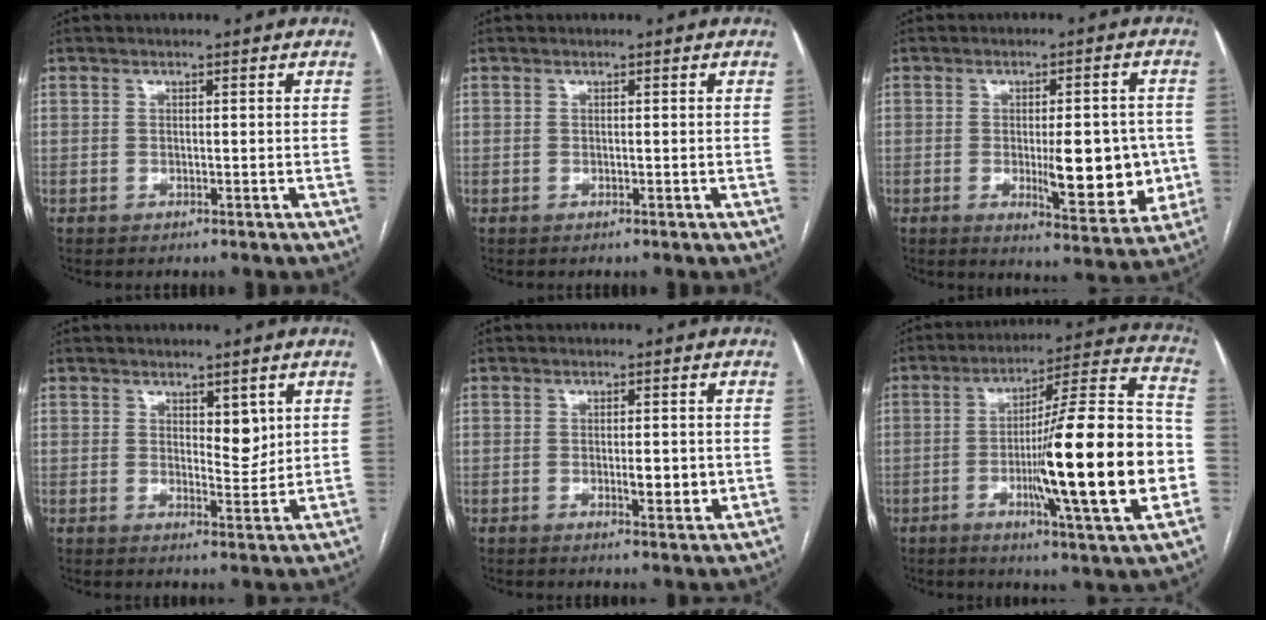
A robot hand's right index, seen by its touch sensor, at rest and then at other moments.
{"total": 0.0}
{"total": 11.7, "force": [-1.6, 3.6, 11.0], "torque": [-0.139, -0.004, -0.012]}
{"total": 3.9, "force": [1.6, 1.7, 3.1], "torque": [-0.041, -0.009, 0.028]}
{"total": 3.8, "force": [-0.4, 1.1, 3.6], "torque": [-0.054, -0.003, -0.004]}
{"total": 23.1, "force": [-4.5, 1.0, 22.7], "torque": [-0.318, 0.003, -0.072]}